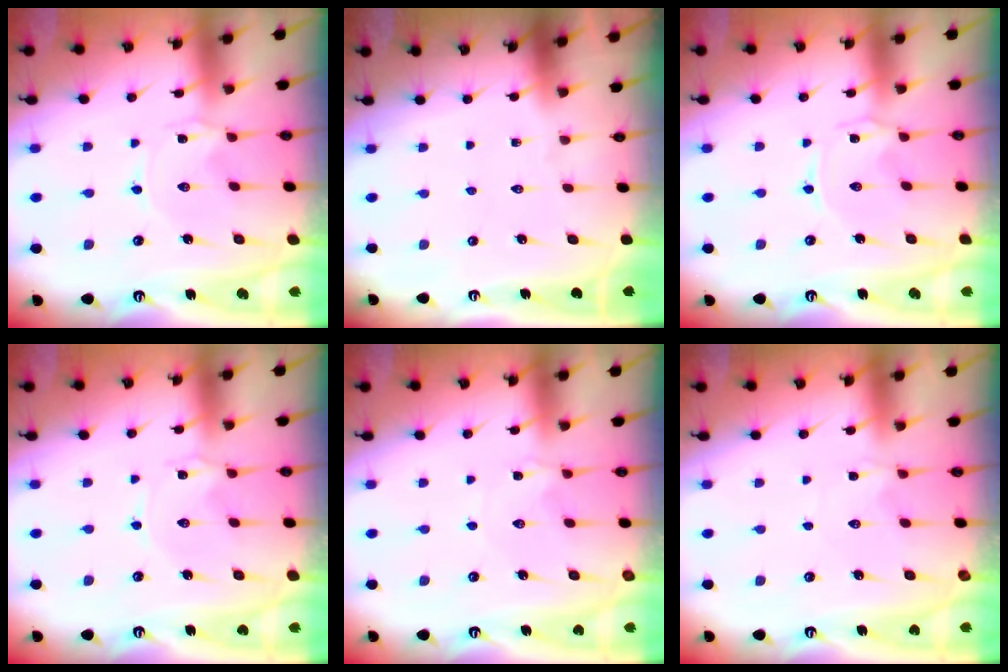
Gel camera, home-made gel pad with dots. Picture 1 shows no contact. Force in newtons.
{"total": 0.0}
{"total": 0.6, "press": 0.6, "slide": 0.0}
{"total": 0.9, "press": 0.9, "slide": 0.2}
{"total": 2.4, "press": 2.4, "slide": 0.3}
{"total": 2.3, "press": 2.2, "slide": 0.4}